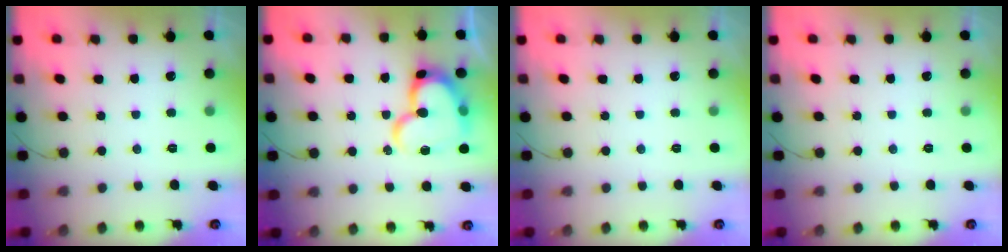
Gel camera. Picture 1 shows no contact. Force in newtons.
{"total": 17.8, "press": 17.7, "slide": 1.8}
{"total": 0.0}
{"total": 0.0}